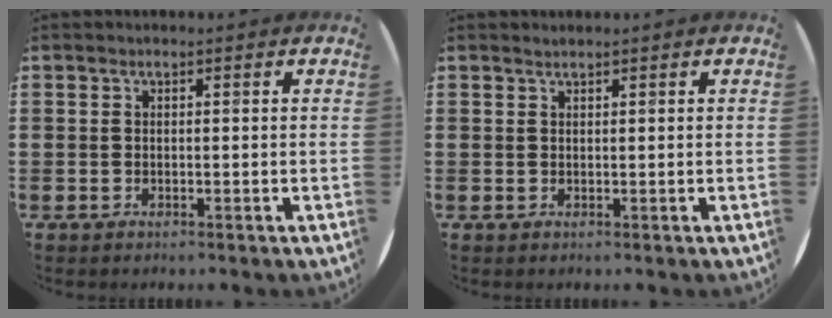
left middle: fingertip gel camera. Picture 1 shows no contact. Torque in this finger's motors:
{"motor_torque": [0.19, -0.12, -0.02, 0.00]}